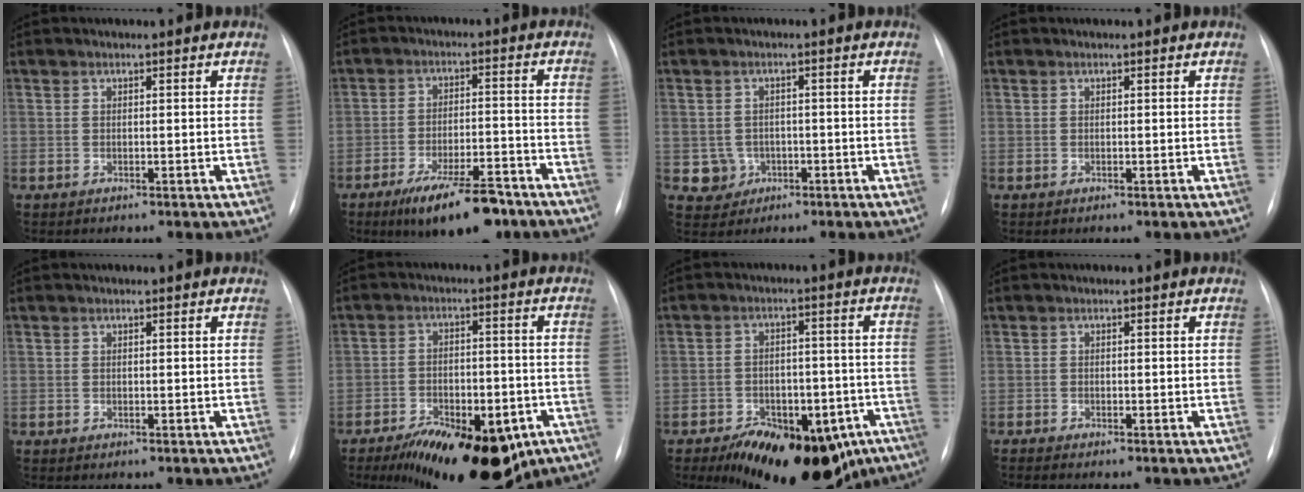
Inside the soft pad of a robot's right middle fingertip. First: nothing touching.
{"total": 12.1, "force": [-8.6, 3.3, 7.9], "torque": [-0.125, -0.009, -0.138]}
{"total": 3.4, "force": [-1.0, 3.3, 0.2], "torque": [0.004, 0.009, -0.009]}
{"total": 0.0}
{"total": 0.0}
{"total": 19.6, "force": [-12.0, 8.7, 12.9], "torque": [-0.163, 0.003, -0.168]}
{"total": 19.3, "force": [-12.8, 9.5, 10.8], "torque": [-0.123, 0.015, -0.166]}
{"total": 1.9, "force": [-1.6, -0.1, 1.0], "torque": [-0.012, -0.001, -0.022]}